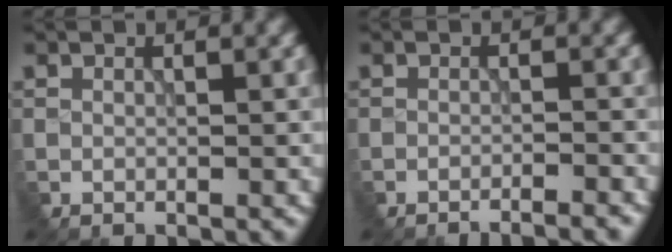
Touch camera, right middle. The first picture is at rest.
{"total": 3.7, "force": [-3.5, 0.3, 1.0], "torque": [-0.007, 0.011, -0.049]}